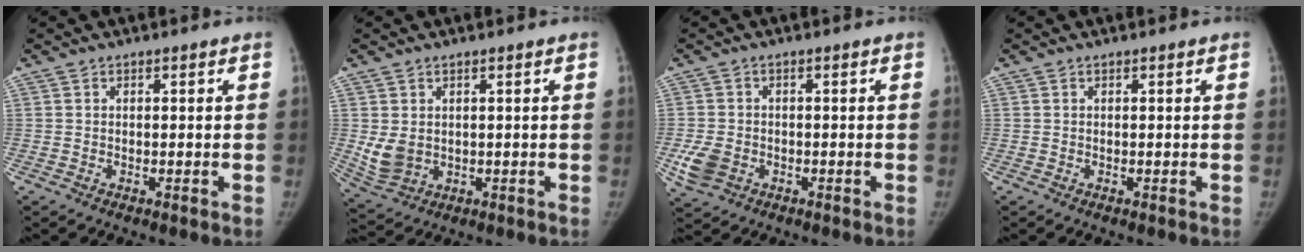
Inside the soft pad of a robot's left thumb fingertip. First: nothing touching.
{"total": 5.4, "force": [0.8, 4.0, 3.5], "torque": [-0.064, -0.015, 0.032]}
{"total": 4.9, "force": [-1.5, 3.7, 2.7], "torque": [-0.062, 0.001, -0.022]}
{"total": 0.0}